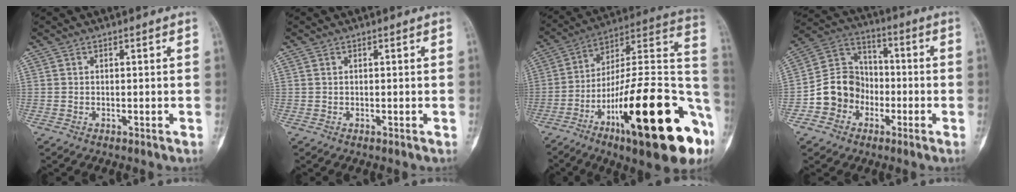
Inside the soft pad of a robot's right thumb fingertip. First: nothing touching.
{"total": 0.0}
{"total": 32.0, "force": [-11.9, 8.8, 28.3], "torque": [-0.354, 0.053, -0.181]}
{"total": 11.6, "force": [-3.9, 10.1, 4.2], "torque": [-0.036, 0.053, -0.074]}